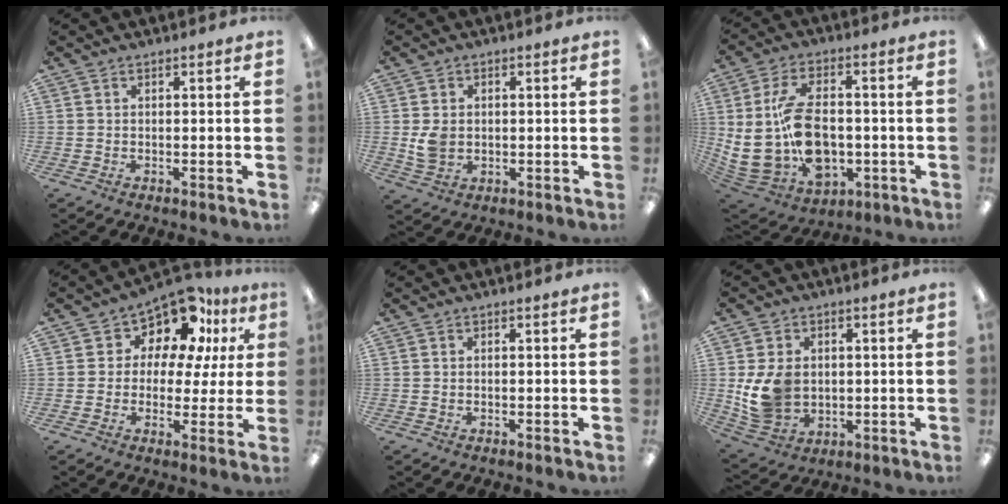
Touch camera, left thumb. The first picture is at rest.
{"total": 4.9, "force": [0.0, 4.0, 2.8], "torque": [-0.042, 0.000, -0.002]}
{"total": 18.7, "force": [-1.3, 12.1, 14.2], "torque": [-0.297, 0.000, -0.017]}
{"total": 10.8, "force": [7.6, 6.2, 4.5], "torque": [-0.091, -0.055, 0.141]}
{"total": 0.0}
{"total": 10.9, "force": [0.3, 9.0, 6.2], "torque": [-0.127, 0.009, 0.010]}